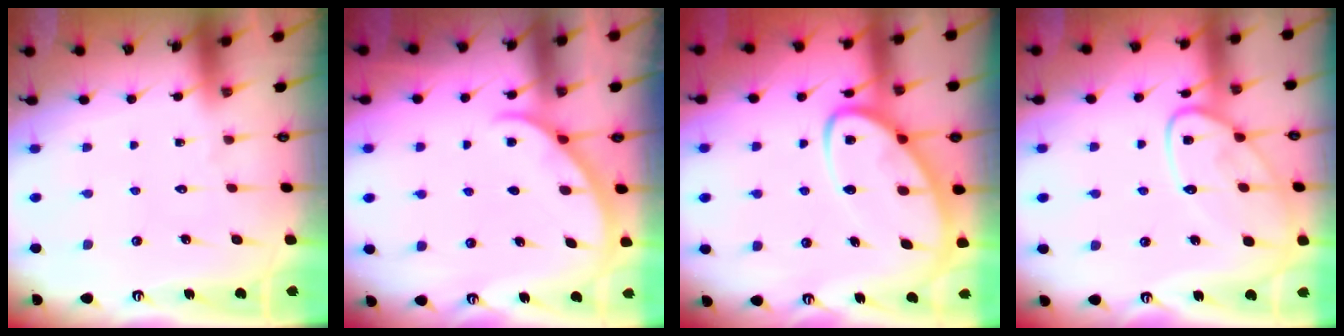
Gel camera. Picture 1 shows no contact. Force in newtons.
{"total": 2.0, "press": 2.0, "slide": 0.2}
{"total": 11.3, "press": 11.3, "slide": 1.0}
{"total": 13.2, "press": 13.2, "slide": 1.2}